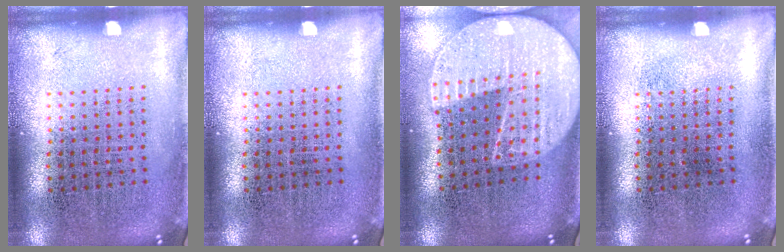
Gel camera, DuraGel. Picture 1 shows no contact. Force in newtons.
{"total": 0.0}
{"total": 2.3, "press": 2.0, "slide": 1.2}
{"total": 0.0}